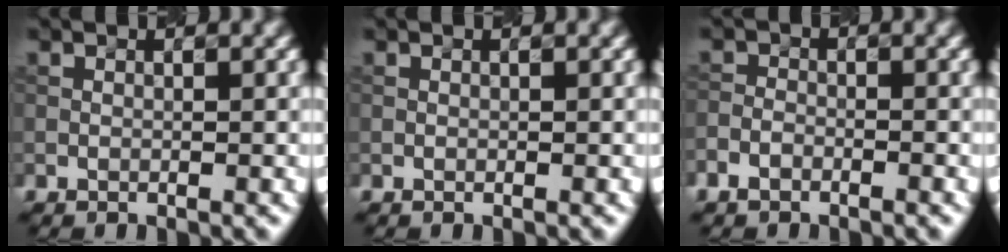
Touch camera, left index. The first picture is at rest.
{"total": 0.0}
{"total": 1.9, "force": [-1.4, 1.1, 0.6], "torque": [-0.008, 0.001, -0.034]}